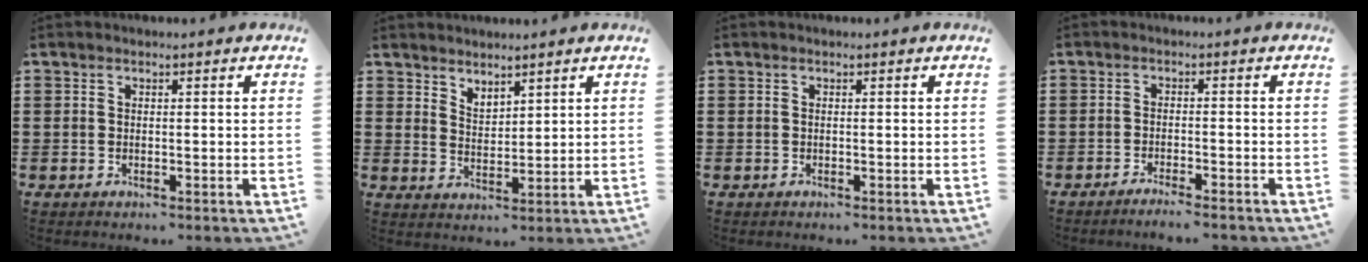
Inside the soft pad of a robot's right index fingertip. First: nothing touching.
{"total": 2.7, "force": [2.6, 0.5, -0.4], "torque": [0.000, -0.006, 0.051]}
{"total": 0.0}
{"total": 2.1, "force": [-2.0, -0.3, 0.5], "torque": [-0.009, 0.001, -0.039]}